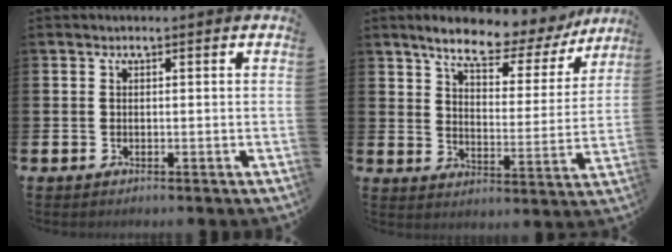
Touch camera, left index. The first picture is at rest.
{"total": 7.7, "force": [6.7, 2.2, 3.2], "torque": [-0.083, -0.045, 0.110]}